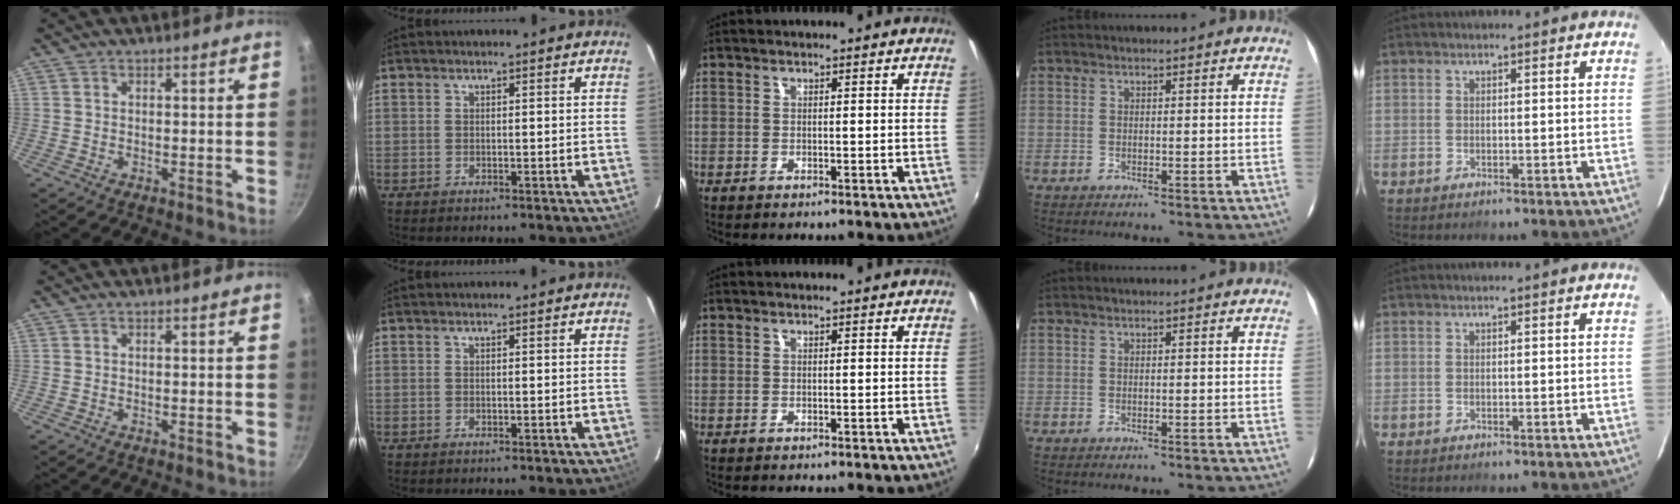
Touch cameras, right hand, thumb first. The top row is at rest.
{}